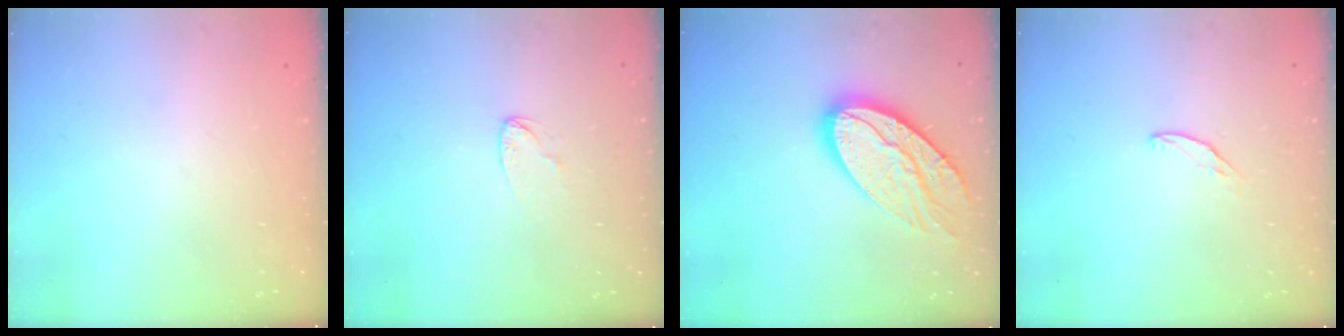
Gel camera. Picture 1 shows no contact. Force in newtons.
{"total": 2.4, "press": 2.4, "slide": 0.2}
{"total": 17.2, "press": 17.1, "slide": 1.5}
{"total": 4.4, "press": 4.4, "slide": 0.4}